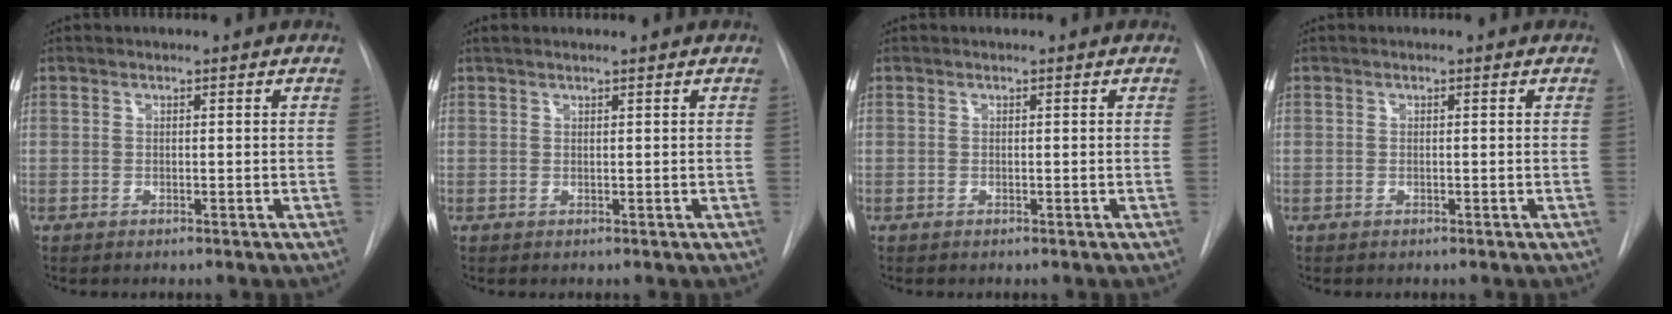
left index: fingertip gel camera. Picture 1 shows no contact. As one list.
[{"total": 2.0, "force": [1.7, -0.1, 1.1], "torque": [-0.010, 0.022, 0.029]}, {"total": 0.0}, {"total": 0.0}]